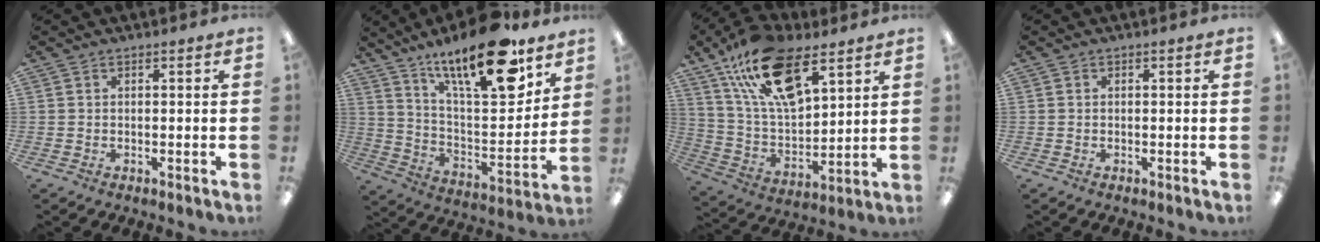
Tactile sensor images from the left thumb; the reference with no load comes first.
{"total": 22.7, "force": [16.0, 6.9, 14.6], "torque": [-0.220, -0.106, 0.261]}
{"total": 20.9, "force": [12.2, 9.8, 13.8], "torque": [-0.259, -0.048, 0.217]}
{"total": 0.0}